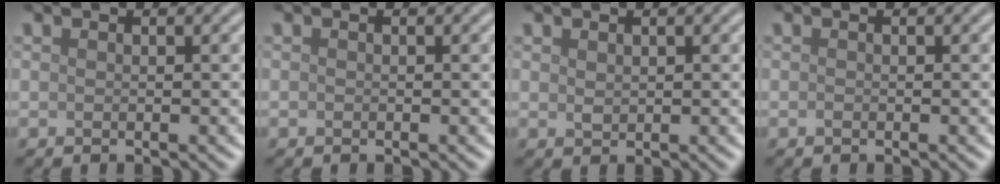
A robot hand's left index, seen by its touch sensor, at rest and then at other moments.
{"total": 0.0}
{"total": 0.8, "force": [0.3, 0.5, 0.4], "torque": [-0.012, -0.003, 0.010]}
{"total": 0.0}